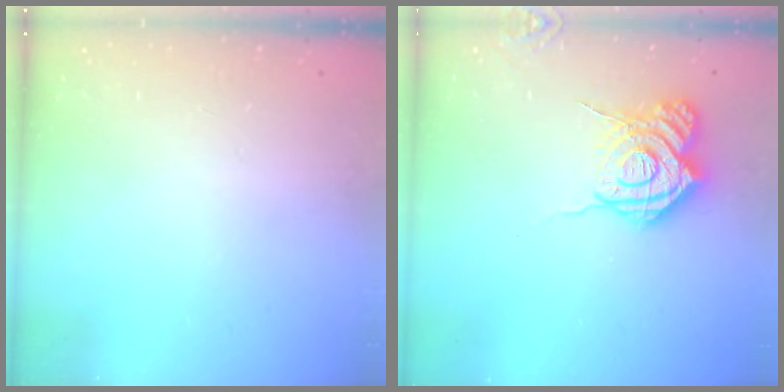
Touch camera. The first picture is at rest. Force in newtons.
{"total": 14.1, "press": 14.0, "slide": 1.3}